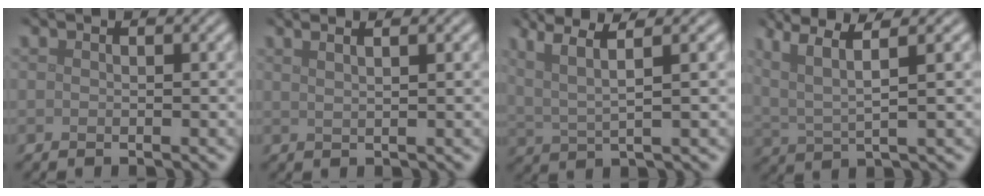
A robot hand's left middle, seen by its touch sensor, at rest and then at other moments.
{"total": 4.8, "force": [2.7, 2.1, 3.3], "torque": [-0.021, 0.038, 0.003]}
{"total": 4.9, "force": [2.7, 0.9, 4.0], "torque": [-0.078, 0.008, 0.052]}
{"total": 5.5, "force": [3.0, 1.2, 4.5], "torque": [-0.088, 0.011, 0.061]}